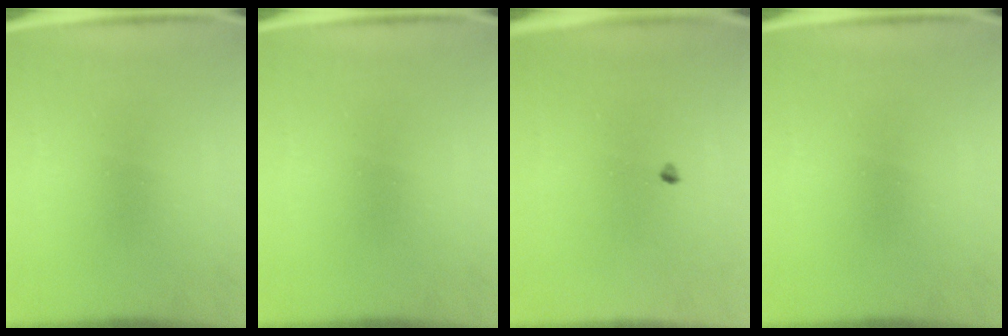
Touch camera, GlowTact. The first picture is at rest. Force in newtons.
{"total": 0.0}
{"total": 0.7}
{"total": 0.0}